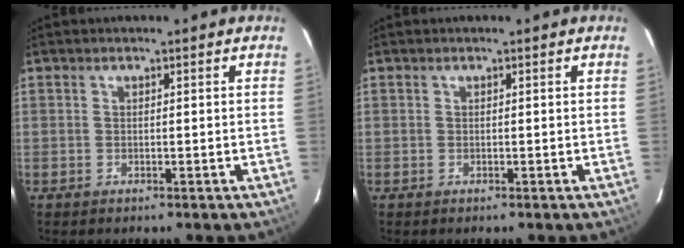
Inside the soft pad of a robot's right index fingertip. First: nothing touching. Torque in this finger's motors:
{"motor_torque": [0.00, 0.00, 0.06, 0.00]}